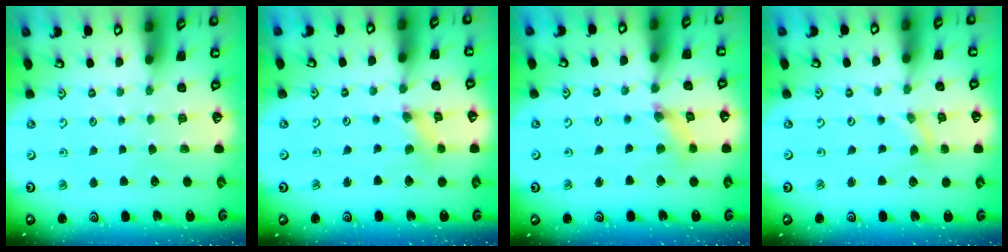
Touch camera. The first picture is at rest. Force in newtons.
{"total": 1.5, "press": 1.5, "slide": 0.2}
{"total": 3.2, "press": 3.2, "slide": 0.4}
{"total": 0.0}